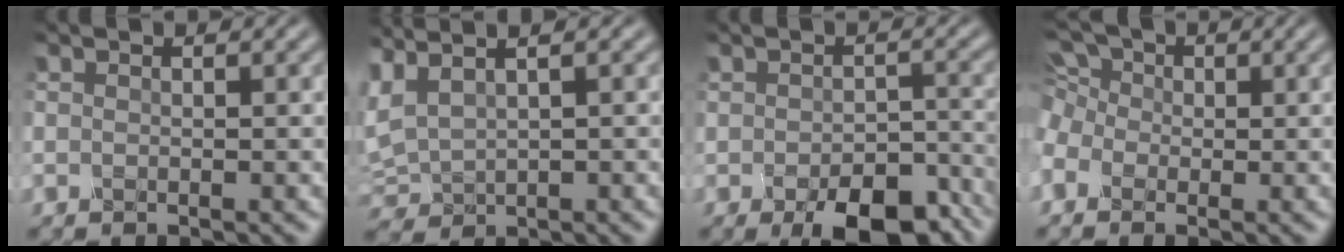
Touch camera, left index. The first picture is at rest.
{"total": 2.5, "force": [1.5, 1.0, 1.8], "torque": [-0.062, 0.013, 0.040]}
{"total": 6.6, "force": [-4.1, 3.0, 4.2], "torque": [-0.054, -0.014, -0.050]}
{"total": 5.8, "force": [0.4, 4.8, 3.3], "torque": [-0.092, 0.026, -0.023]}